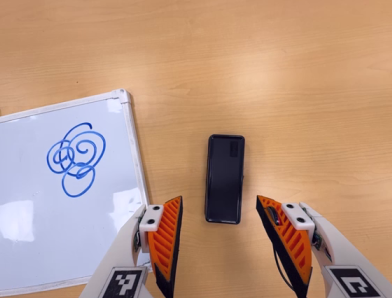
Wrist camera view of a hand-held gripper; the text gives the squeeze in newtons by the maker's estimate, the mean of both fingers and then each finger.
{"total": 0.0}